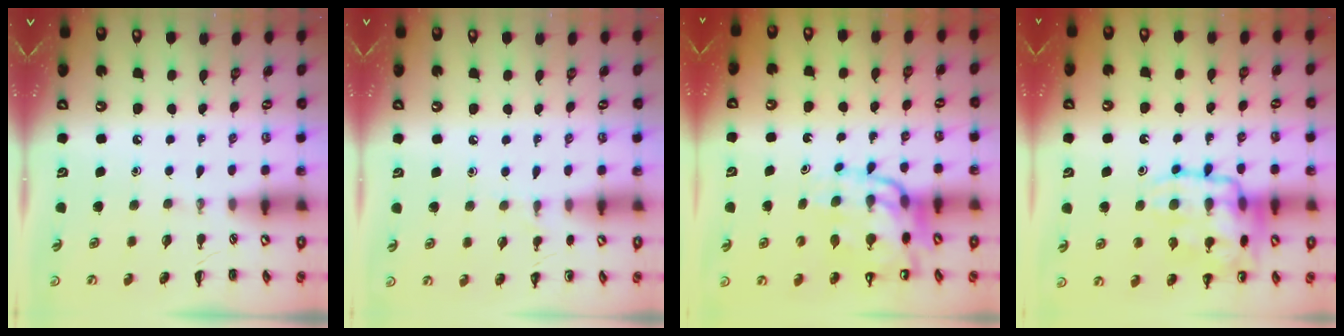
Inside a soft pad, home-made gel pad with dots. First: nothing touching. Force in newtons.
{"total": 6.2, "press": 6.0, "slide": 1.9}
{"total": 14.1, "press": 13.6, "slide": 3.7}
{"total": 18.1, "press": 18.0, "slide": 1.7}